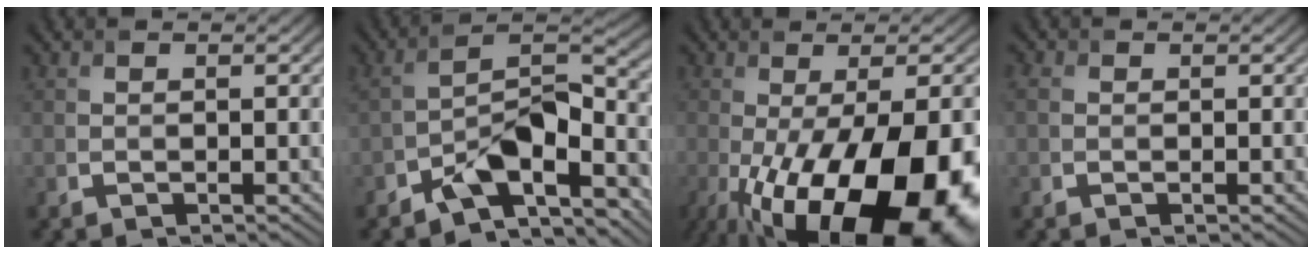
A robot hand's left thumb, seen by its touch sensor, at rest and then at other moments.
{"total": 8.3, "force": [-5.4, 3.0, 5.6], "torque": [-0.092, 0.016, -0.103]}
{"total": 18.4, "force": [-7.3, 6.9, 15.4], "torque": [-0.257, -0.038, -0.094]}
{"total": 1.6, "force": [0.2, 1.3, 0.9], "torque": [-0.029, 0.000, 0.005]}